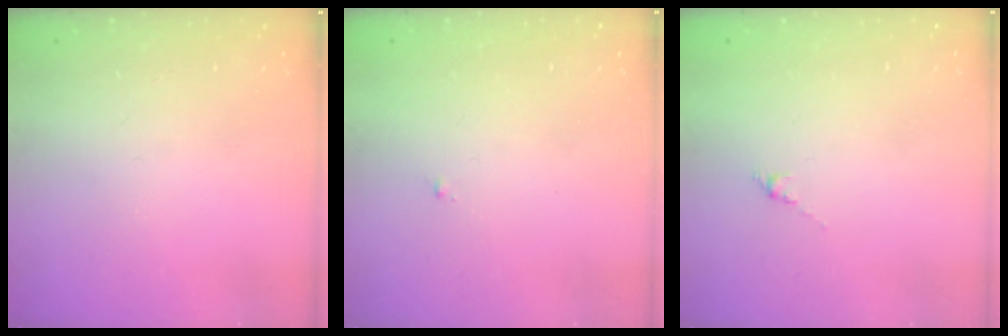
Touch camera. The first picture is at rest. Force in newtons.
{"total": 0.6, "press": 0.6, "slide": 0.2}
{"total": 0.0}